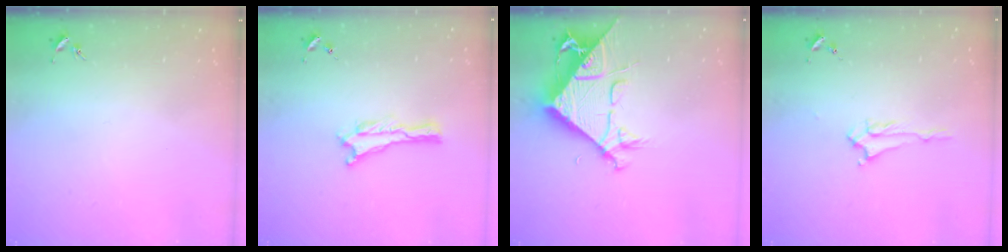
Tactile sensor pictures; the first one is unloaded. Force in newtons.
{"total": 0.0}
{"total": 8.6, "press": 8.5, "slide": 1.0}
{"total": 1.3, "press": 1.3, "slide": 0.2}